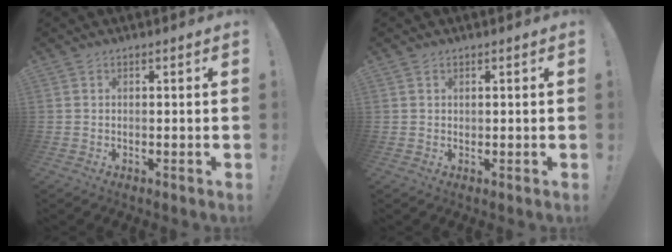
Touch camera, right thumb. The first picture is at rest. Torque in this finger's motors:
{"motor_torque": [-0.07, 0.15, -0.36, 0.25, 0.03]}